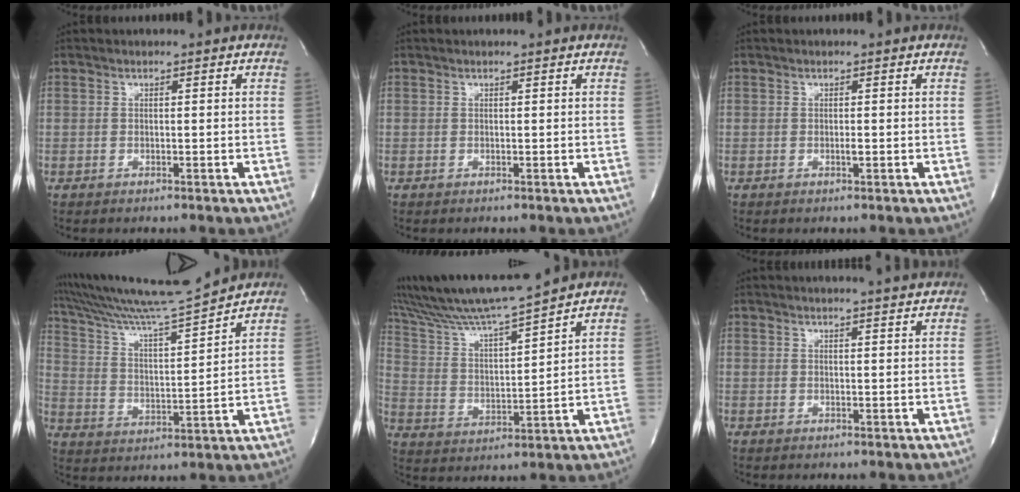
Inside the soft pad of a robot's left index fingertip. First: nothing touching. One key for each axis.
{"total": 0.0}
{"total": 0.5, "fx": -0.3, "fy": 0.1, "fz": 0.4, "tx": -0.014, "ty": -0.004, "tz": -0.006}
{"total": 15.3, "fx": 14.3, "fy": -2.0, "fz": 5.0, "tx": -0.105, "ty": -0.031, "tz": 0.241}
{"total": 13.6, "fx": 12.2, "fy": -1.5, "fz": 5.8, "tx": -0.125, "ty": -0.002, "tz": 0.219}
{"total": 6.6, "fx": 6.1, "fy": -0.7, "fz": 2.2, "tx": -0.031, "ty": 0.008, "tz": 0.065}